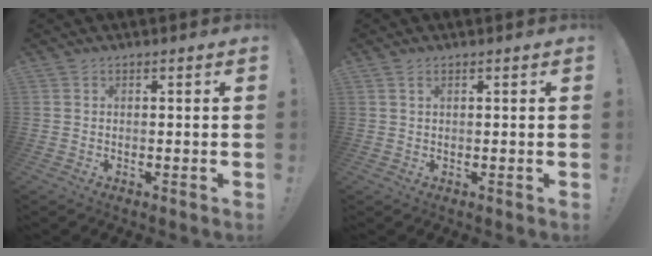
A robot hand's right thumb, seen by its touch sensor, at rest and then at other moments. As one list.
[{"total": 1.0, "force": [0.5, 0.4, 0.7], "torque": [-0.007, -0.002, 0.008]}]